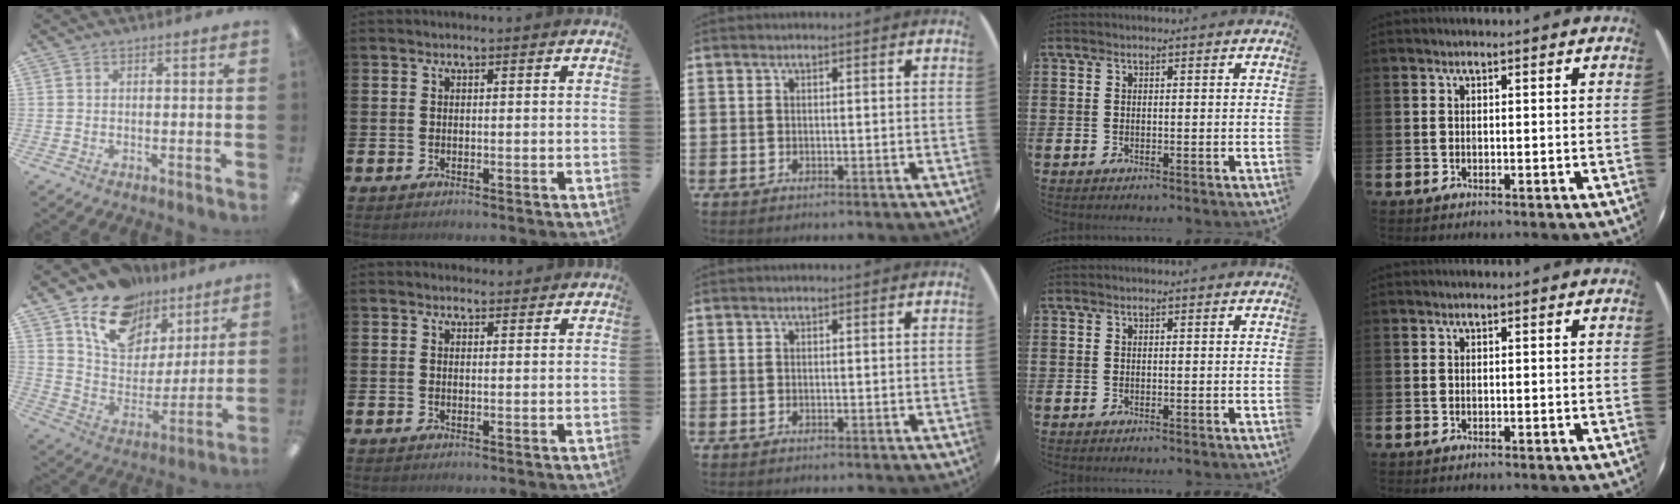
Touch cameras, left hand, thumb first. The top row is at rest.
{"thumb": {"total": 15.7, "force": [10.5, 10.1, 5.8], "torque": [-0.106, -0.060, 0.195]}, "index": {"total": 1.2, "force": [1.1, 0.5, 0.0], "torque": [0.013, -0.001, 0.017]}}